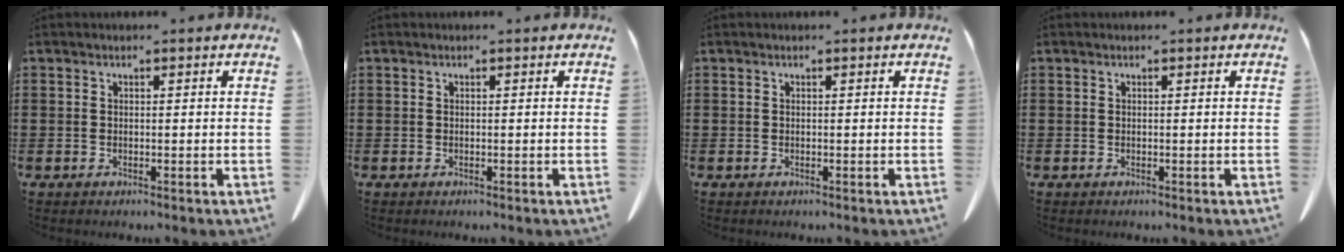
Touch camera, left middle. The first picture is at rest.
{"total": 0.0}
{"total": 0.0}
{"total": 0.0}